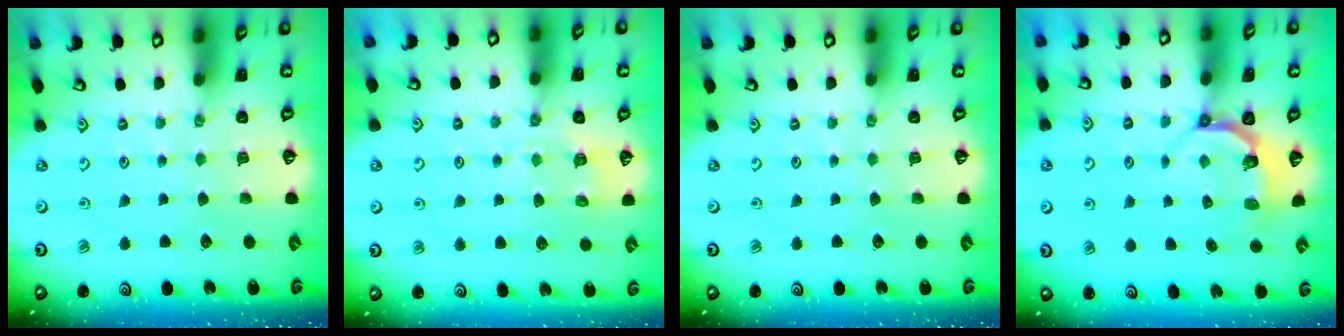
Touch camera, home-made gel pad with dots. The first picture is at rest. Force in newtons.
{"total": 6.8, "press": 6.7, "slide": 1.1}
{"total": 0.0}
{"total": 5.6, "press": 4.6, "slide": 3.1}